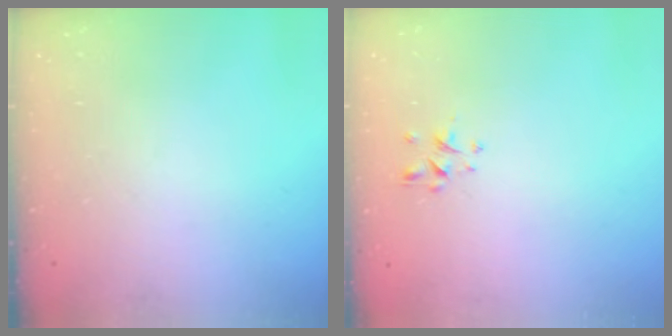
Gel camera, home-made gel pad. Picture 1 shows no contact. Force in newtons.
{"total": 1.3, "press": 1.1, "slide": 0.6}